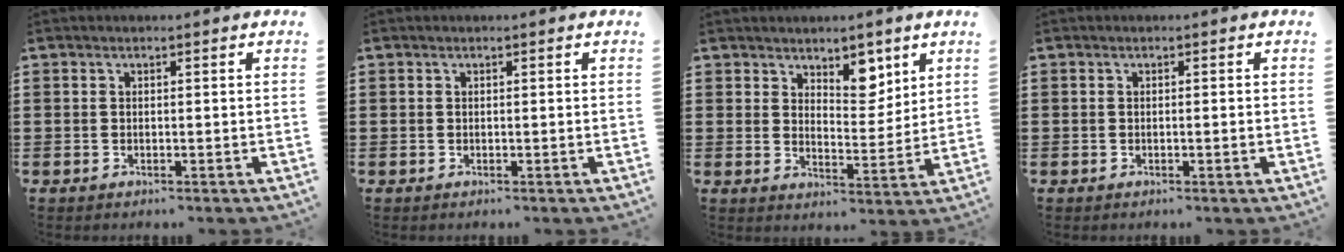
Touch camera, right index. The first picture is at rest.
{"total": 0.0}
{"total": 6.0, "force": [4.6, 3.0, 2.4], "torque": [-0.039, -0.011, 0.079]}
{"total": 0.5, "force": [-0.2, -0.1, 0.5], "torque": [-0.008, -0.004, -0.002]}